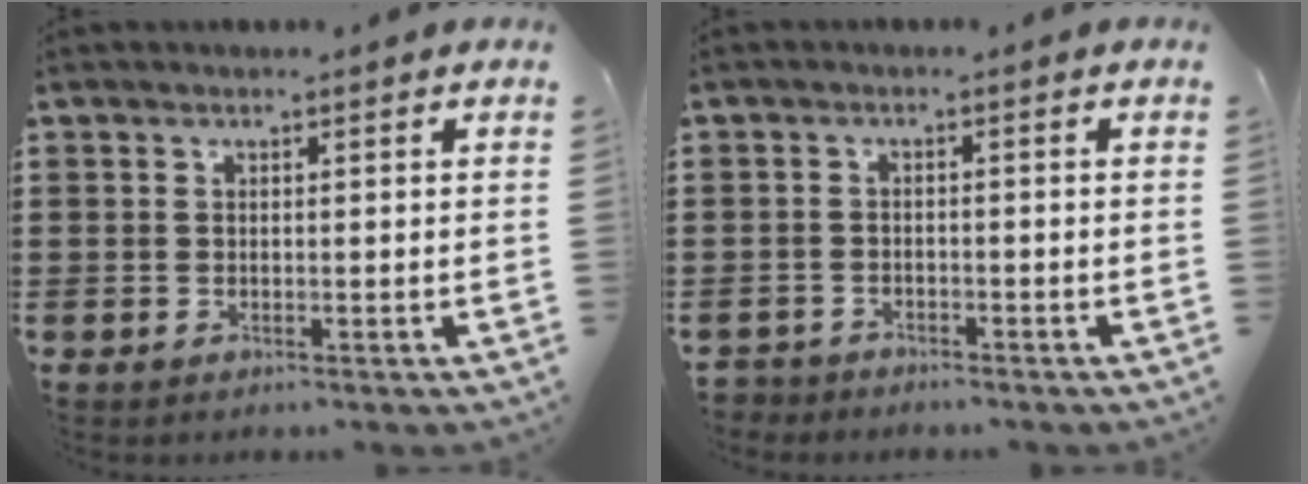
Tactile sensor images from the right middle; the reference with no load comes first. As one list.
[{"total": 2.2, "force": [-2.1, 0.4, -0.2], "torque": [-0.002, -0.002, -0.048]}]